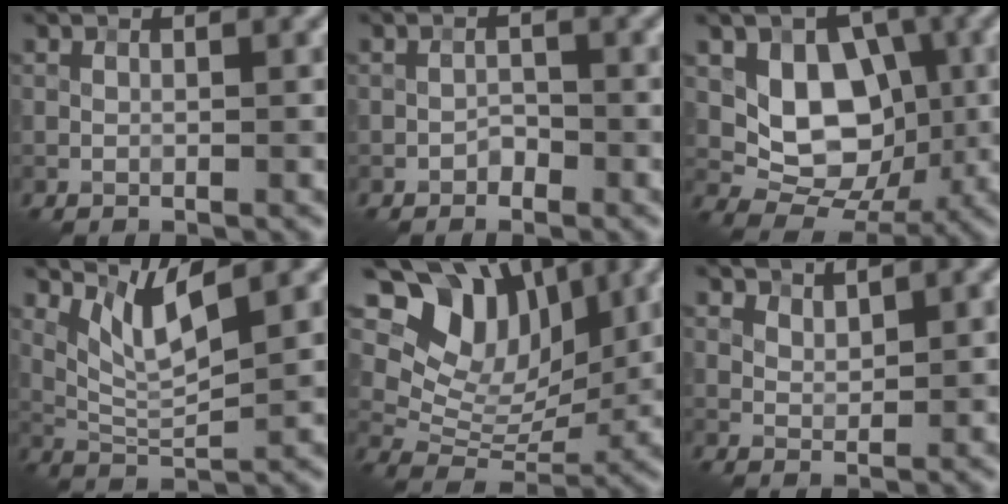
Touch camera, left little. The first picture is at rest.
{"total": 1.1, "force": [-0.7, 0.7, 0.4], "torque": [-0.003, 0.005, -0.014]}
{"total": 7.3, "force": [0.7, 5.6, 4.6], "torque": [-0.066, -0.010, 0.010]}
{"total": 4.4, "force": [2.6, 0.9, 3.4], "torque": [-0.080, -0.008, 0.057]}
{"total": 9.4, "force": [4.5, 6.3, 5.2], "torque": [-0.078, -0.006, 0.077]}
{"total": 2.0, "force": [1.8, 0.7, 0.8], "torque": [-0.017, -0.003, 0.037]}